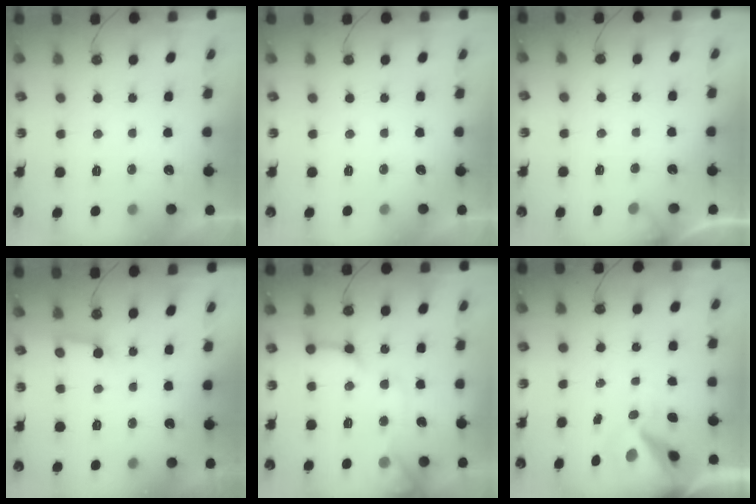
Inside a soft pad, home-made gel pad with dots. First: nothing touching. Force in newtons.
{"total": 0.0}
{"total": 3.6, "press": 3.6, "slide": 0.1}
{"total": 2.8, "press": 2.8, "slide": 0.1}
{"total": 12.1, "press": 12.0, "slide": 1.5}
{"total": 11.9, "press": 11.8, "slide": 1.5}